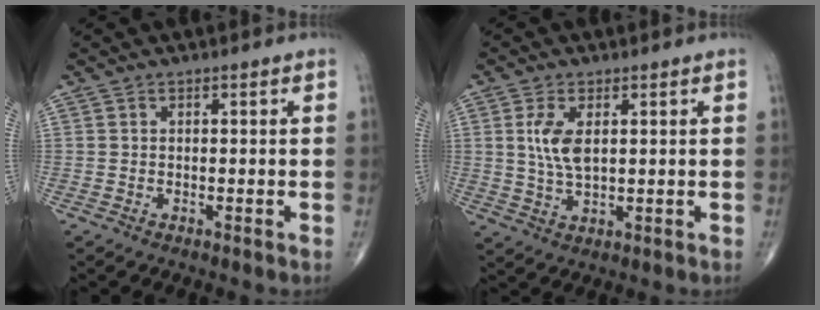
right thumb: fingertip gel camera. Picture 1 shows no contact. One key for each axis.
{"total": 6.0, "fx": 1.4, "fy": 2.8, "fz": 5.1, "tx": -0.105, "ty": -0.009, "tz": 0.031}